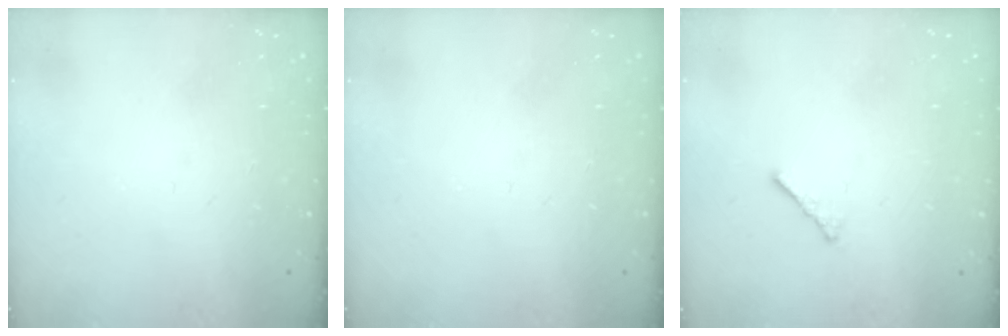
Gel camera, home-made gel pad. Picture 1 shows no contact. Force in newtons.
{"total": 0.0}
{"total": 1.9, "press": 1.8, "slide": 0.5}